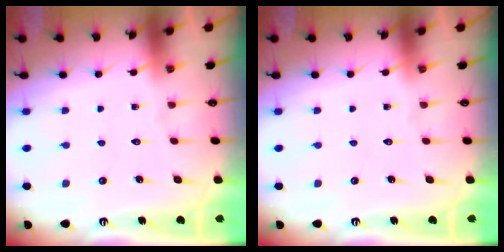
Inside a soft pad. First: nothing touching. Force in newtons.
{"total": 0.0}